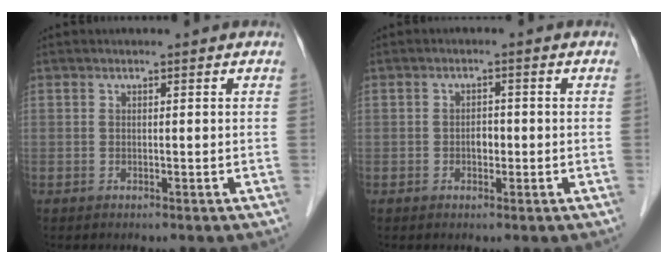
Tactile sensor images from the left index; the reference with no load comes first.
{"total": 1.8, "force": [-0.7, 1.1, 1.2], "torque": [-0.016, 0.001, -0.012]}